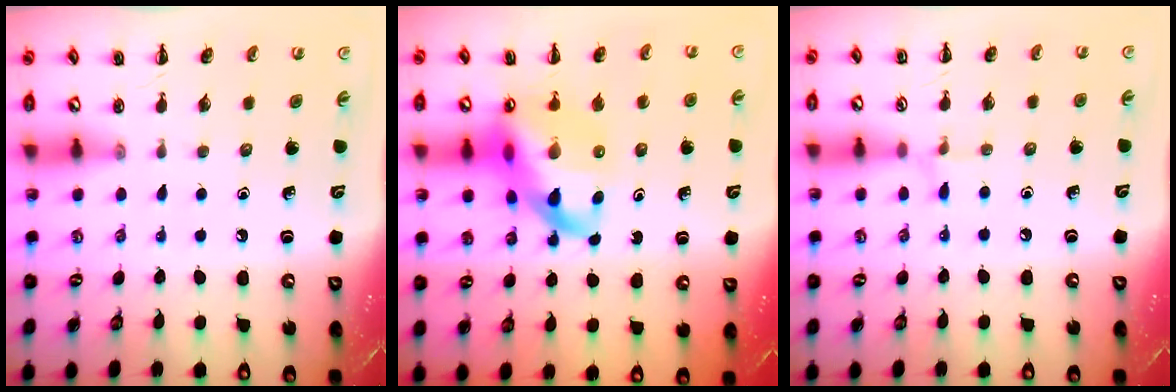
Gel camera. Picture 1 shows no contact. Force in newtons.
{"total": 16.9, "press": 16.3, "slide": 4.2}
{"total": 4.4, "press": 4.1, "slide": 1.6}